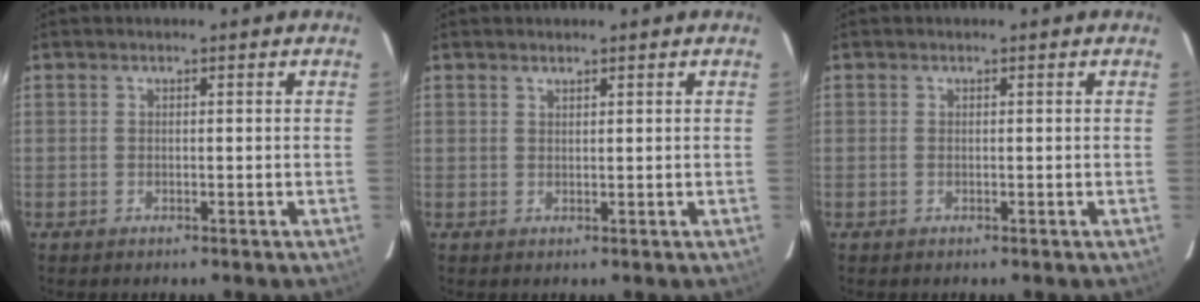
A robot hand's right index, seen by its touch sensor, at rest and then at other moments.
{"total": 0.8, "force": [0.7, 0.2, 0.2], "torque": [-0.004, 0.000, 0.013]}
{"total": 0.6, "force": [-0.2, 0.3, 0.4], "torque": [-0.009, 0.000, -0.005]}